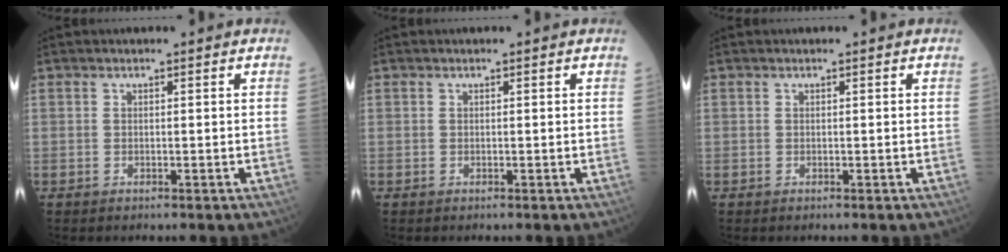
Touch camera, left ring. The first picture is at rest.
{"total": 0.0}
{"total": 0.0}